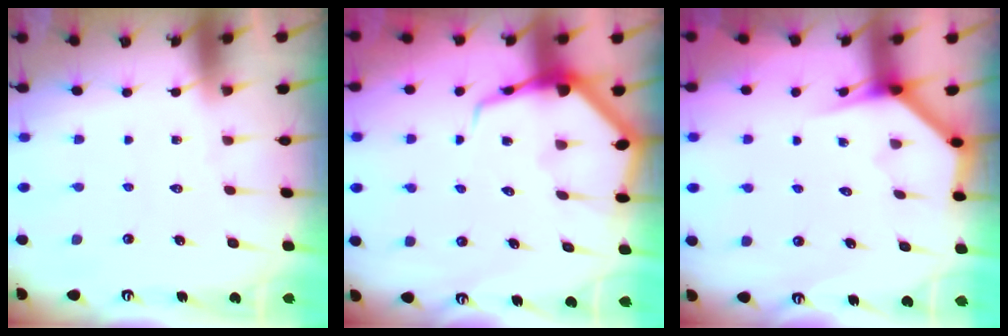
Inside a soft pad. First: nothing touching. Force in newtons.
{"total": 7.8, "press": 7.7, "slide": 0.8}
{"total": 3.9, "press": 3.8, "slide": 0.3}